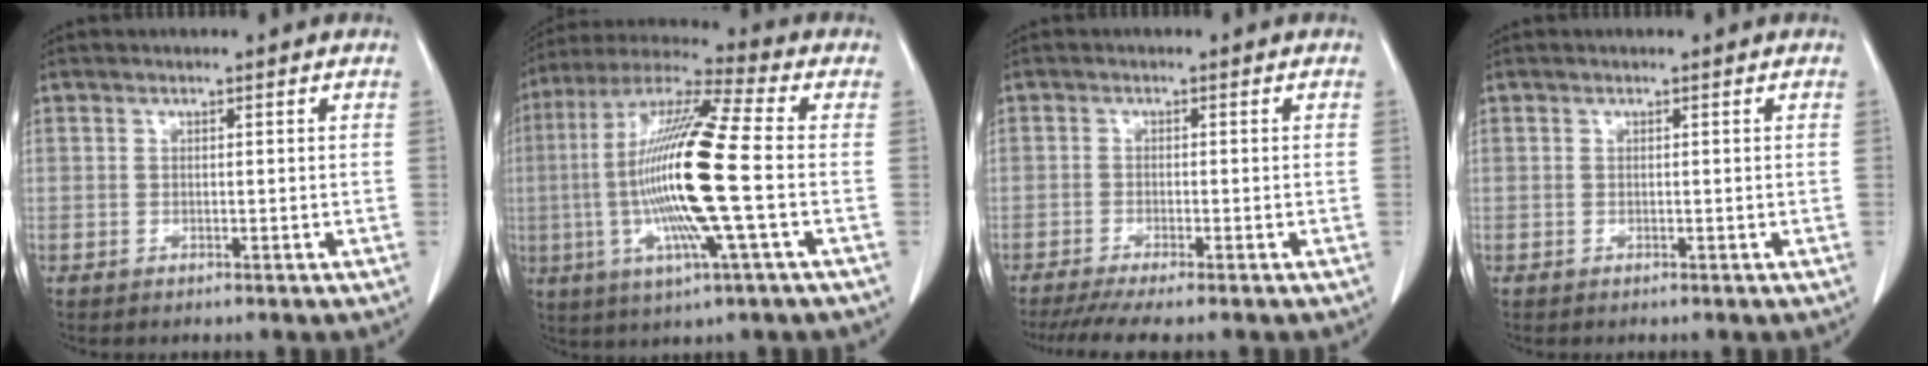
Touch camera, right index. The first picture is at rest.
{"total": 18.9, "force": [-2.2, 0.7, 18.8], "torque": [-0.383, -0.005, -0.051]}
{"total": 6.7, "force": [-5.6, -0.2, 3.8], "torque": [-0.052, -0.014, -0.089]}
{"total": 0.0}